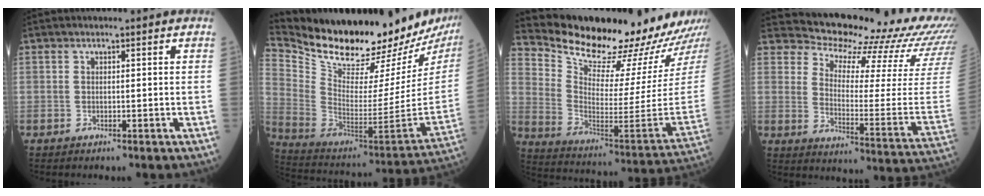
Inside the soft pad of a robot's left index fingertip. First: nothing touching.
{"total": 30.1, "force": [25.3, 4.7, 15.6], "torque": [-0.277, -0.095, 0.375]}
{"total": 25.0, "force": [22.9, 3.3, 9.6], "torque": [-0.171, -0.092, 0.332]}
{"total": 21.5, "force": [20.8, 2.1, 5.1], "torque": [-0.083, -0.134, 0.232]}